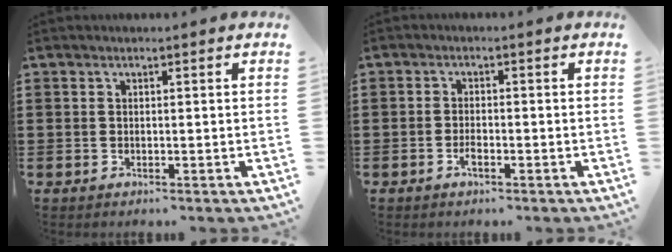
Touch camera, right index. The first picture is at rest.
{"total": 1.6, "force": [-0.9, 0.6, 1.2], "torque": [-0.025, -0.001, -0.016]}